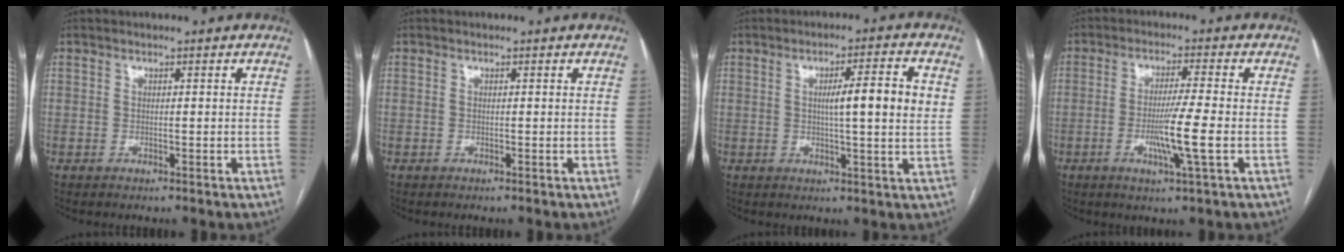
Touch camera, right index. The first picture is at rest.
{"total": 0.0}
{"total": 7.9, "force": [1.3, 0.2, 7.8], "torque": [-0.120, 0.007, 0.017]}
{"total": 7.4, "force": [-1.9, -0.8, 7.1], "torque": [-0.130, -0.016, -0.036]}